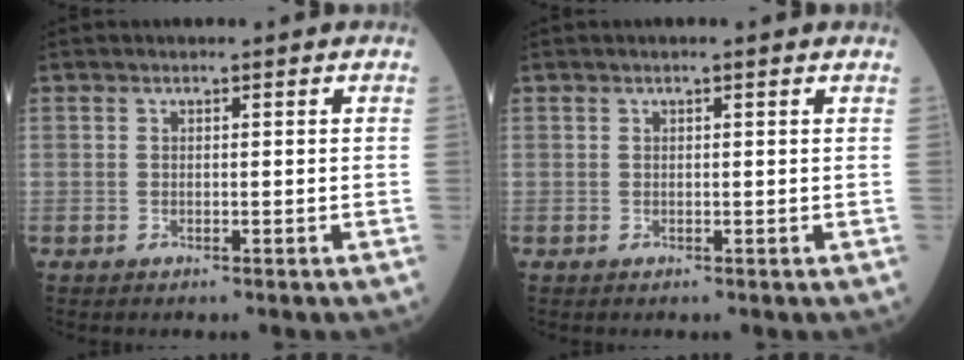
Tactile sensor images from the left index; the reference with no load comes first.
{"total": 1.3, "force": [1.1, 0.2, 0.8], "torque": [-0.016, 0.013, 0.017]}